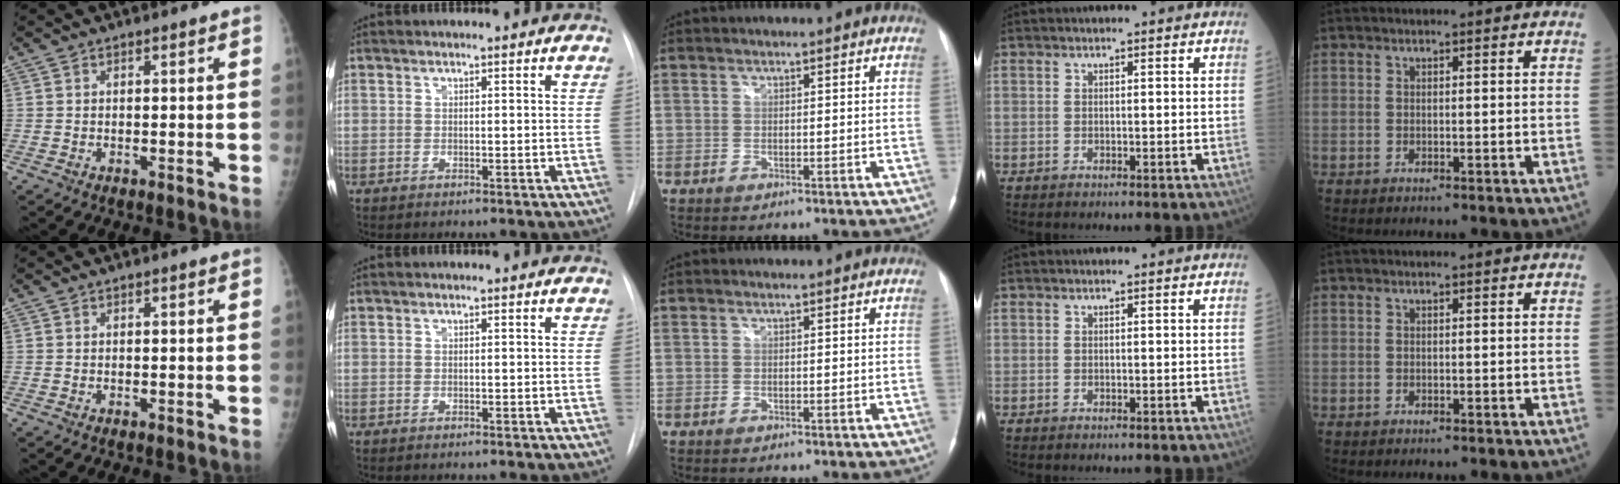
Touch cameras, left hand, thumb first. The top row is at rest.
{}